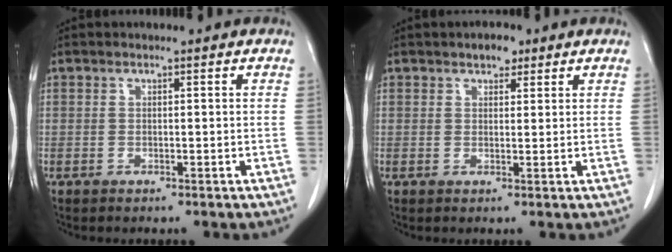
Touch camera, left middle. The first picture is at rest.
{"total": 2.4, "force": [1.6, 1.4, 1.1], "torque": [-0.018, 0.004, 0.023]}